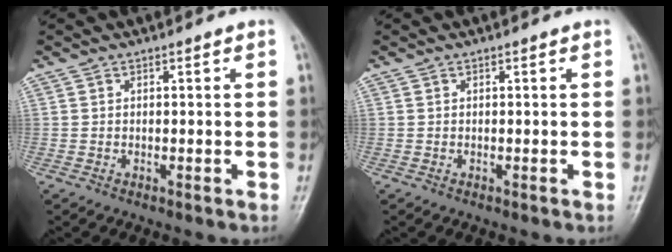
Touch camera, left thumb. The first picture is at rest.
{"total": 0.0}